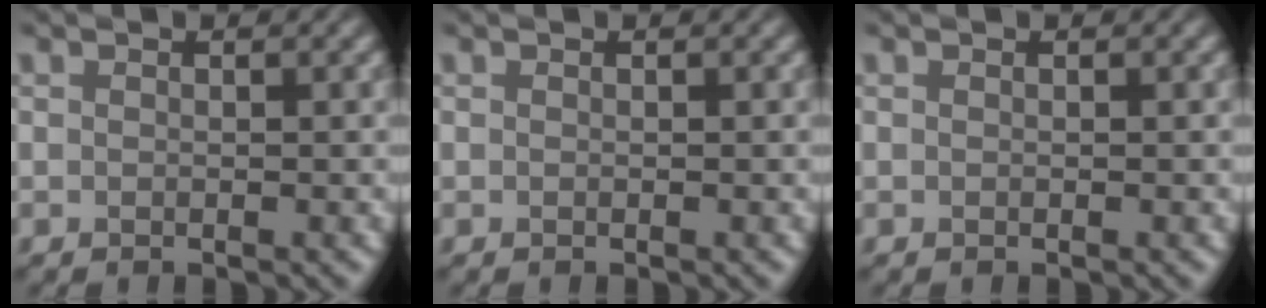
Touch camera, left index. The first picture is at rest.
{"total": 0.0}
{"total": 0.0}